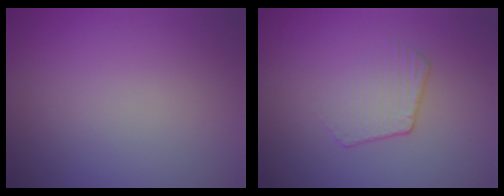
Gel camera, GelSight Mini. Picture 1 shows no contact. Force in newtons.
{"total": 1.8, "press": 1.1, "slide": 1.4}